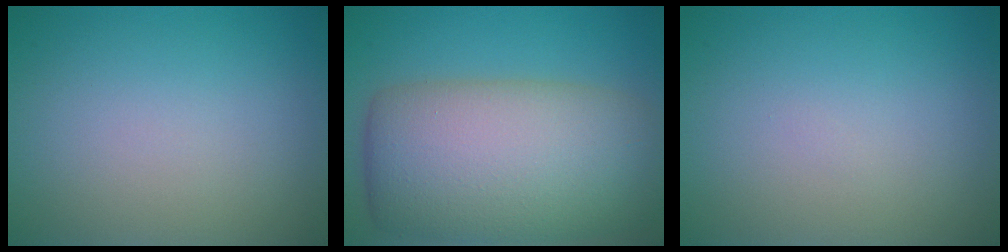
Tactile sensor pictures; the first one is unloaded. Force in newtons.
{"total": 12.3, "press": 12.3, "slide": 0.8}
{"total": 0.0}